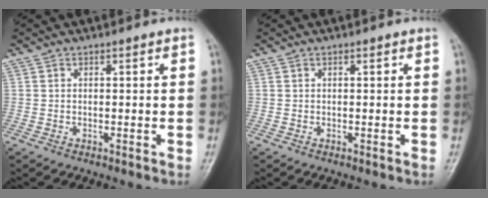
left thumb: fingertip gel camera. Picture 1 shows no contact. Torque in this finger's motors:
{"motor_torque": [0.00, 0.00, -0.04, 0.02, 0.00]}